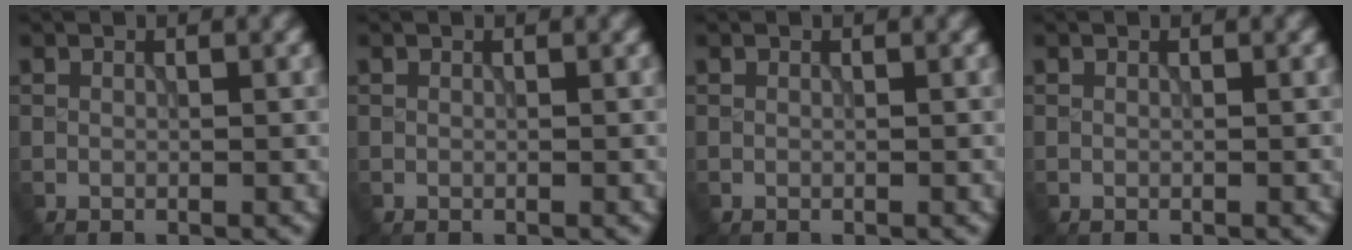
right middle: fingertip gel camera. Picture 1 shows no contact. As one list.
[{"total": 0.0}, {"total": 0.0}, {"total": 0.0}]